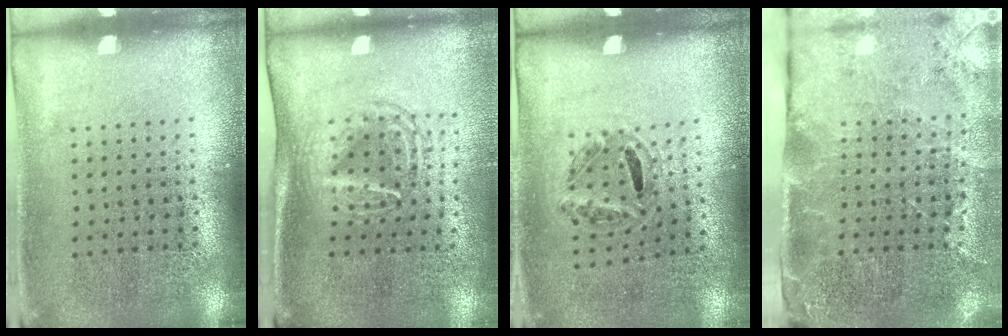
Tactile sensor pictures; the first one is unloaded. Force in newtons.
{"total": 1.6, "press": 1.3, "slide": 1.0}
{"total": 1.2, "press": 0.8, "slide": 0.9}
{"total": 3.9, "press": 3.2, "slide": 2.3}